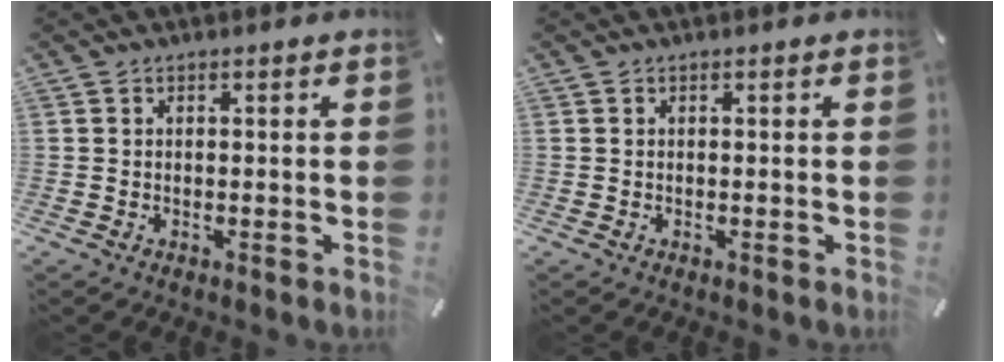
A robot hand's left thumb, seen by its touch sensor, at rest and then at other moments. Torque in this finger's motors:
{"motor_torque": [0.00, 0.00, 0.00, -0.01, 0.00]}